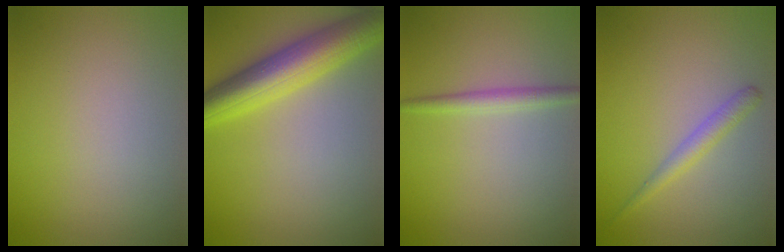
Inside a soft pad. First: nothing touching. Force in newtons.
{"total": 7.4, "press": 7.4, "slide": 0.2}
{"total": 1.7, "press": 1.7, "slide": 0.1}
{"total": 1.8, "press": 1.8, "slide": 0.1}